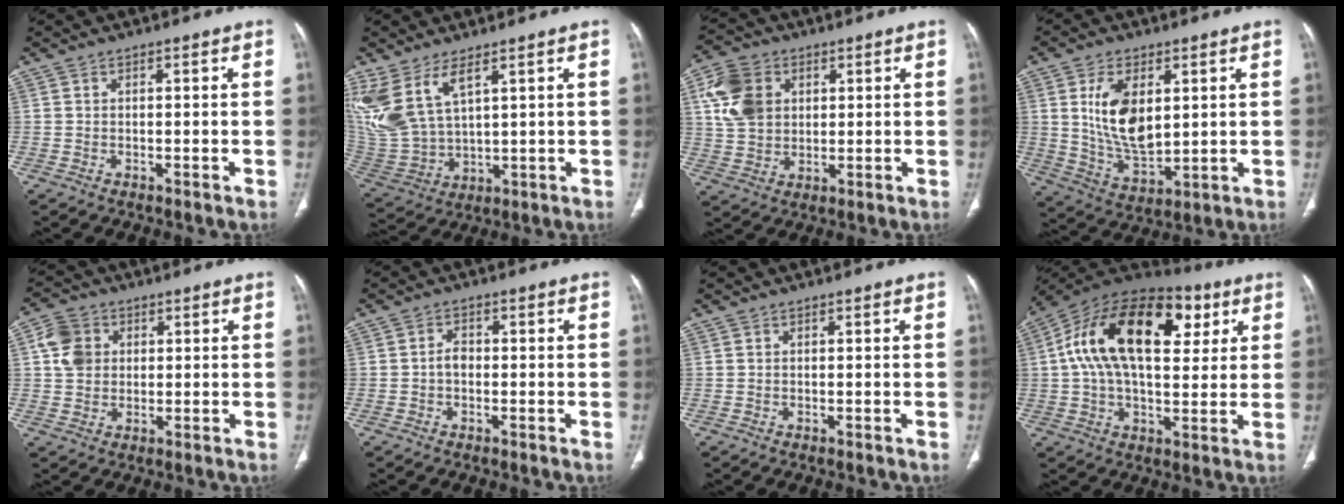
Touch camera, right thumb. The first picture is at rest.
{"total": 13.3, "force": [7.0, 6.0, 9.6], "torque": [-0.215, -0.027, 0.167]}
{"total": 10.7, "force": [3.1, 8.2, 6.2], "torque": [-0.105, 0.001, 0.059]}
{"total": 12.5, "force": [3.0, 6.9, 10.0], "torque": [-0.172, -0.023, 0.068]}
{"total": 6.6, "force": [1.5, 5.5, 3.3], "torque": [-0.049, 0.004, 0.025]}
{"total": 2.1, "force": [-0.4, 1.5, 1.5], "torque": [-0.018, 0.007, -0.013]}
{"total": 0.0}
{"total": 24.6, "force": [7.0, 13.4, 19.4], "torque": [-0.327, 0.026, 0.104]}